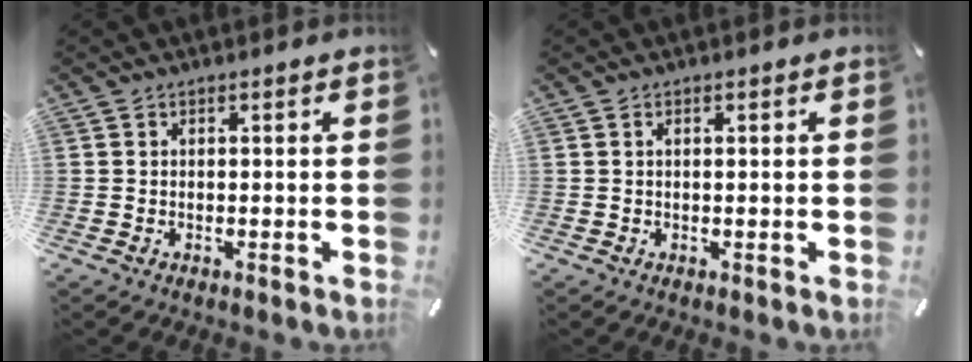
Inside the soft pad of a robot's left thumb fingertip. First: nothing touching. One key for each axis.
{"total": 1.0, "fx": 0.2, "fy": 0.2, "fz": 1.0, "tx": -0.019, "ty": 0.000, "tz": 0.003}